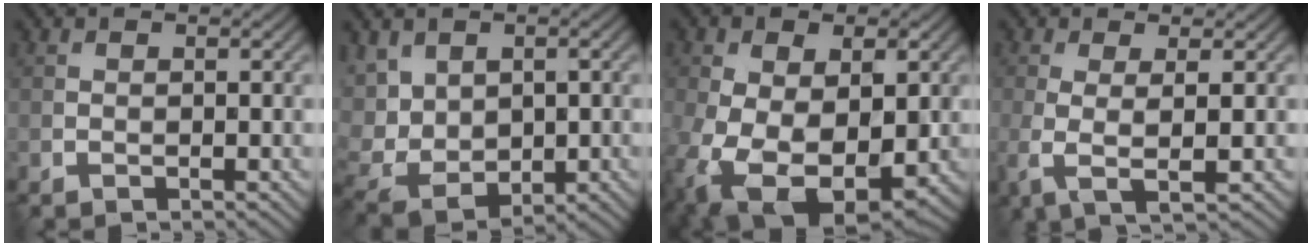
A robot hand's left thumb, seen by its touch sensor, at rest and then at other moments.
{"total": 6.7, "force": [1.0, 4.7, 4.8], "torque": [-0.121, -0.008, 0.020]}
{"total": 14.7, "force": [-3.7, 9.7, 10.4], "torque": [-0.210, -0.046, -0.038]}
{"total": 3.9, "force": [0.2, 0.8, 3.8], "torque": [-0.081, -0.003, 0.001]}